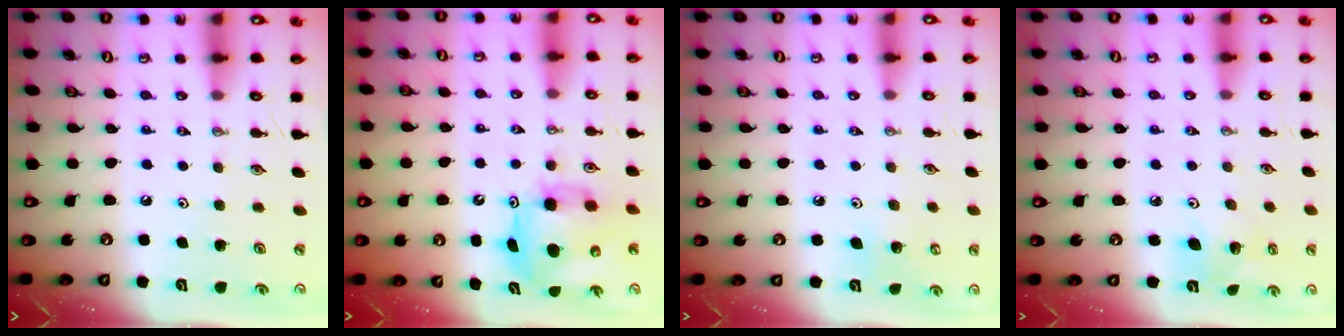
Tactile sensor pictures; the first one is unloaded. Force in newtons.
{"total": 8.4, "press": 8.3, "slide": 0.2}
{"total": 5.5, "press": 5.3, "slide": 1.1}
{"total": 5.6, "press": 5.2, "slide": 1.9}